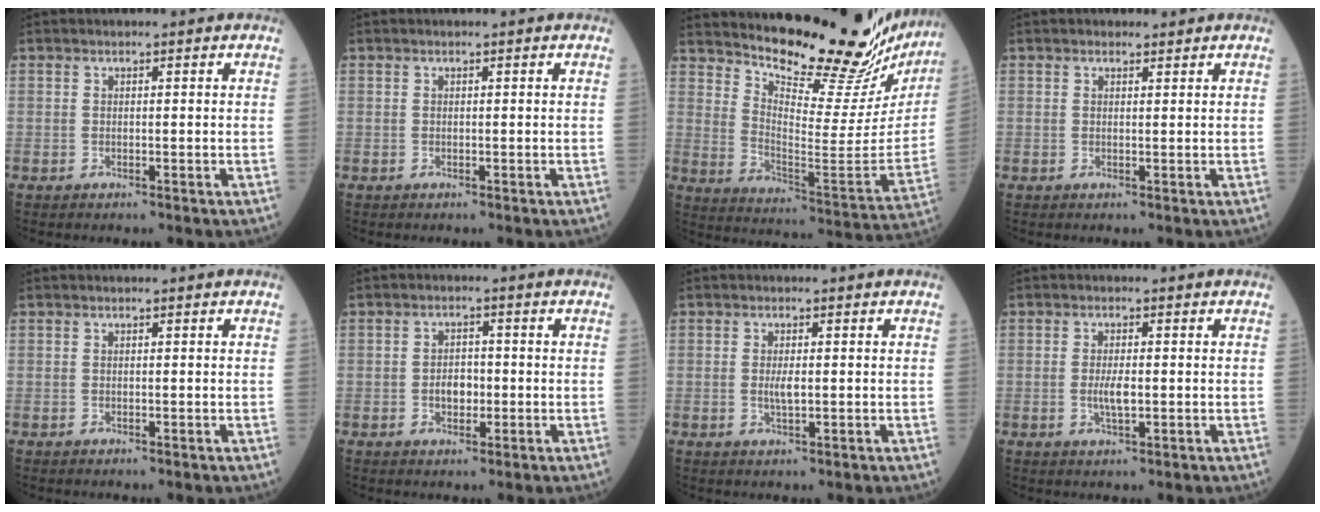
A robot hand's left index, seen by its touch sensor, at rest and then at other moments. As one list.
[{"total": 0.0}, {"total": 24.7, "force": [22.8, 3.7, 8.7], "torque": [-0.138, -0.101, 0.300]}, {"total": 0.8, "force": [0.7, 0.4, 0.0], "torque": [-0.005, -0.002, 0.008]}, {"total": 0.0}, {"total": 3.1, "force": [-0.7, 2.0, 2.3], "torque": [-0.038, 0.006, -0.010]}, {"total": 2.0, "force": [0.0, 0.5, 1.9], "torque": [-0.041, -0.002, 0.002]}, {"total": 2.8, "force": [-0.3, 0.7, 2.7], "torque": [-0.057, -0.002, -0.005]}]